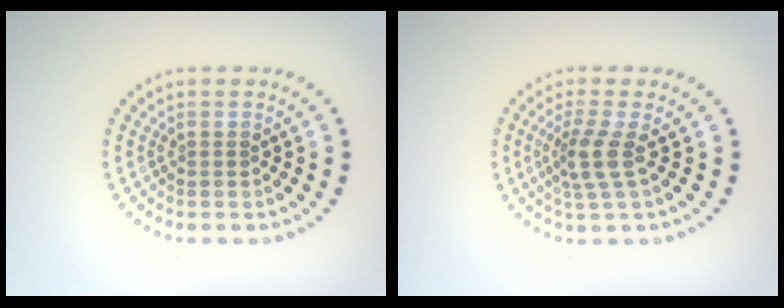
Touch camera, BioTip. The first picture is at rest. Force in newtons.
{"total": 2.6, "press": 2.0, "slide": 1.7}